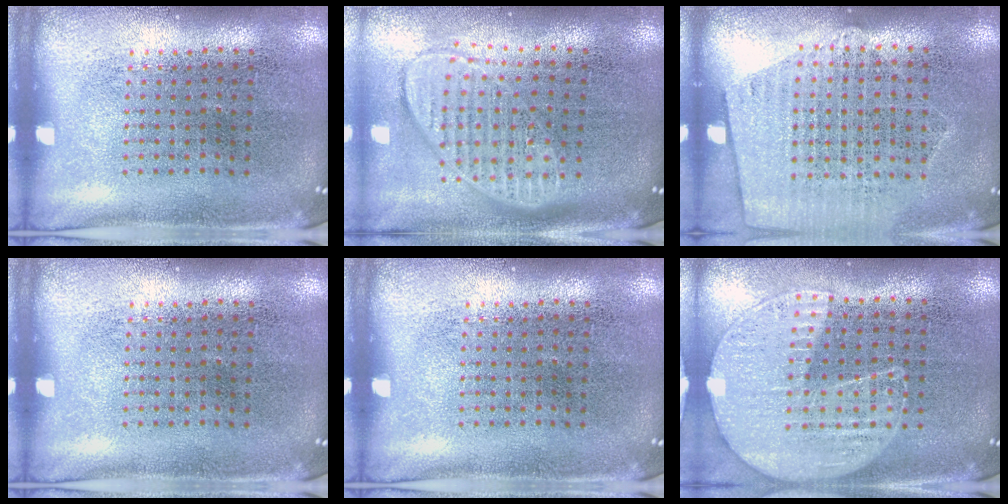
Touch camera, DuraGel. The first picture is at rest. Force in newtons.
{"total": 1.8, "press": 1.5, "slide": 1.0}
{"total": 1.1, "press": 1.0, "slide": 0.5}
{"total": 0.0}
{"total": 0.0}
{"total": 1.1, "press": 1.1, "slide": 0.4}